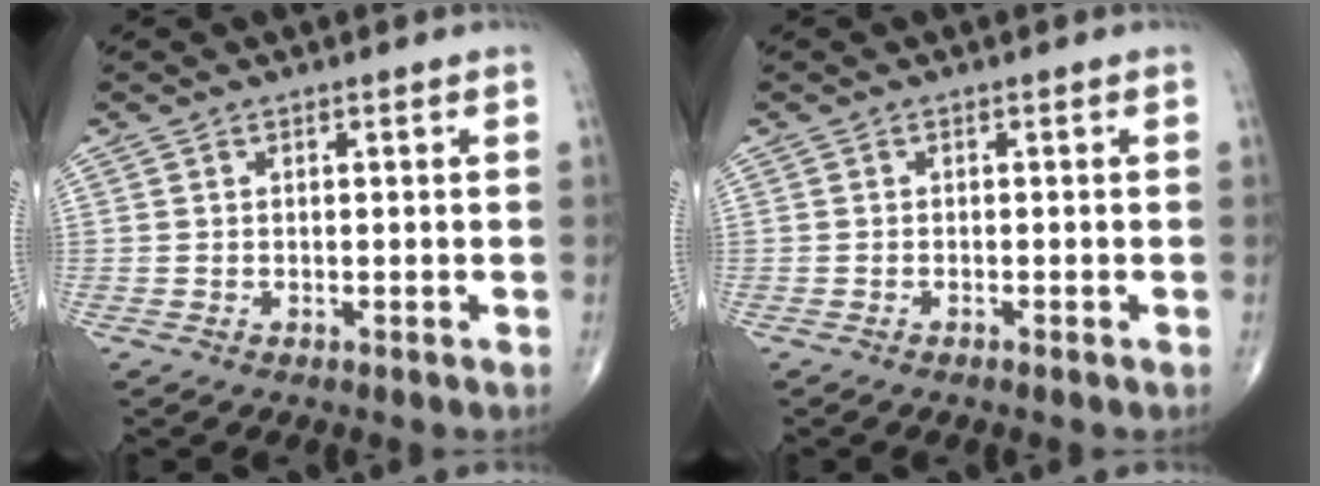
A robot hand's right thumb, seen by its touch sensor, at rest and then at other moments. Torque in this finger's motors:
{"motor_torque": [0.18, -0.03, 0.05, 0.13, -0.04]}